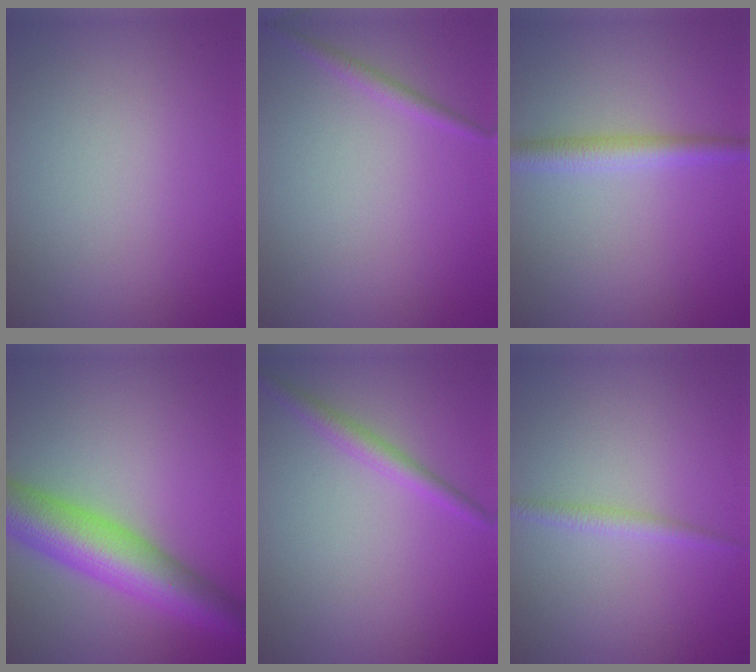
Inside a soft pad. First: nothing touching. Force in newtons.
{"total": 1.2, "press": 1.2, "slide": 0.0}
{"total": 2.7, "press": 2.7, "slide": 0.0}
{"total": 8.6, "press": 8.6, "slide": 0.4}
{"total": 2.0, "press": 2.0, "slide": 0.1}
{"total": 1.3, "press": 1.3, "slide": 0.0}